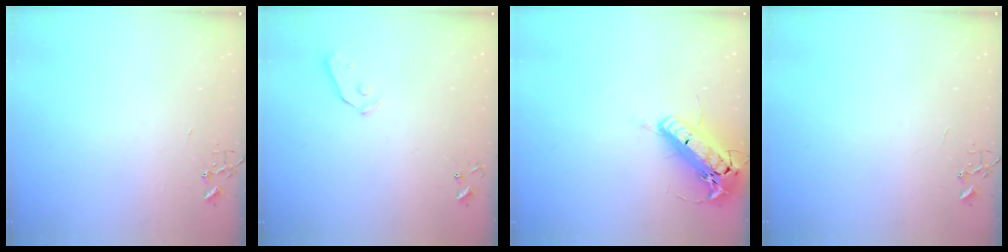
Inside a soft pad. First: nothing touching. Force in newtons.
{"total": 3.8, "press": 3.8, "slide": 0.4}
{"total": 22.0, "press": 21.5, "slide": 4.5}
{"total": 0.0}